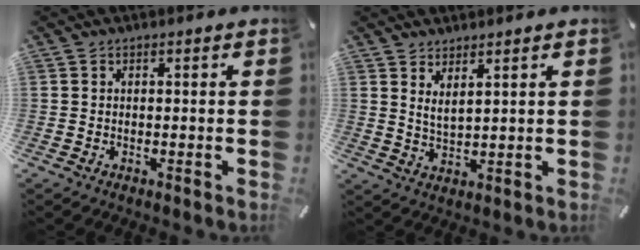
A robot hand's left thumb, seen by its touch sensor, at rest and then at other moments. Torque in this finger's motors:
{"motor_torque": [0.24, -0.51, -0.06, 0.18, 0.02]}